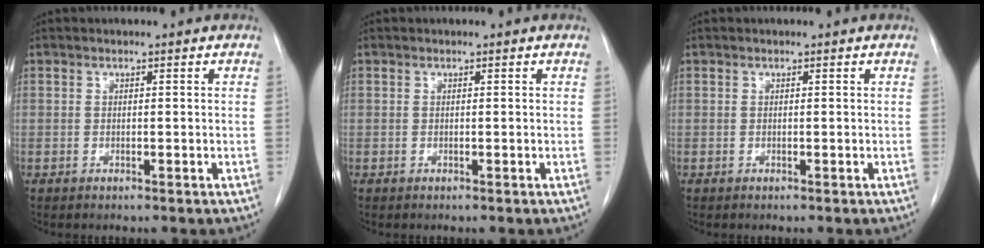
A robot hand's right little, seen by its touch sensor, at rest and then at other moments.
{"total": 0.0}
{"total": 0.0}